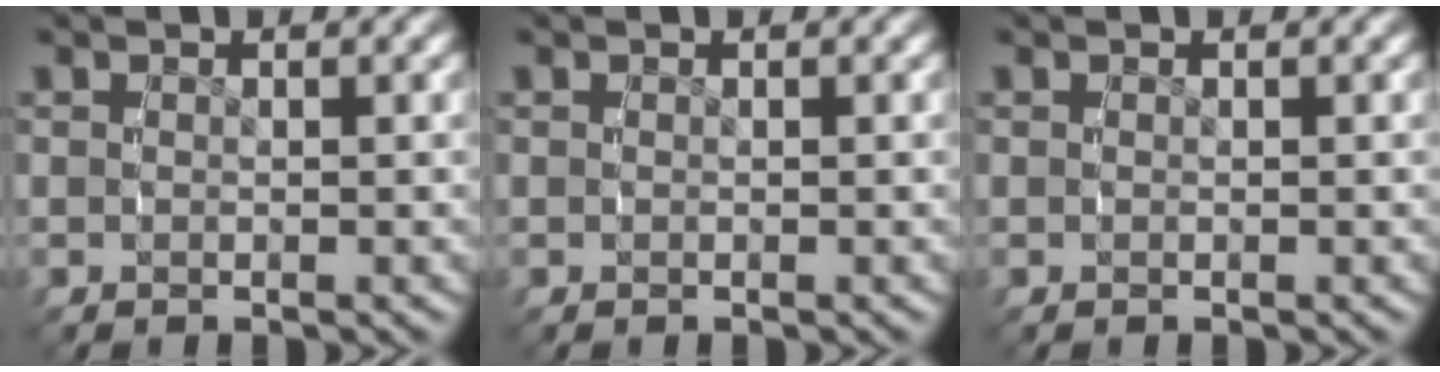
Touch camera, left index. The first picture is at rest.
{"total": 0.0}
{"total": 0.0}